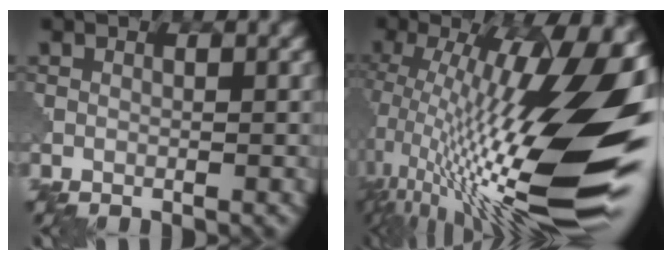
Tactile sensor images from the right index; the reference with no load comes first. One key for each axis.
{"total": 19.9, "fx": -0.8, "fy": 5.2, "fz": 19.2, "tx": -0.298, "ty": 0.000, "tz": -0.010}